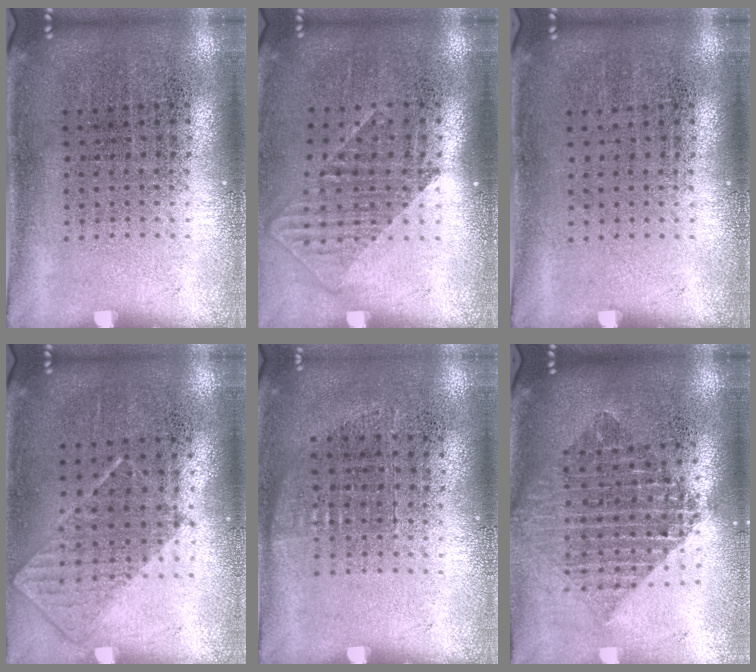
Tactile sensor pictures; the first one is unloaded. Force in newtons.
{"total": 1.3, "press": 0.9, "slide": 0.9}
{"total": 0.0}
{"total": 0.8, "press": 0.8, "slide": 0.4}
{"total": 0.7, "press": 0.6, "slide": 0.3}
{"total": 2.1, "press": 1.7, "slide": 1.3}